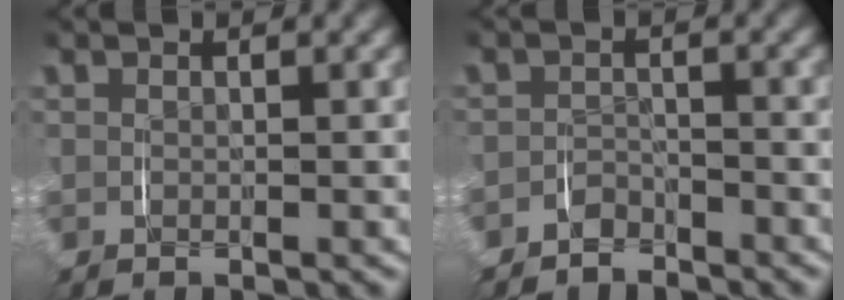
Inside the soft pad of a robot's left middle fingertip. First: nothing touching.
{"total": 2.3, "force": [-2.1, 0.8, -0.2], "torque": [-0.001, -0.006, -0.040]}